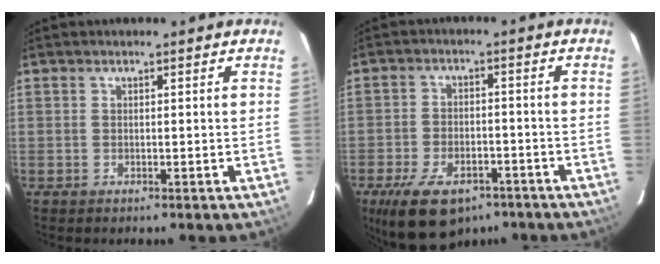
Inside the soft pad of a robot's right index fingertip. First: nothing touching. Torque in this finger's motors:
{"motor_torque": [1.03, -1.12, 0.56, 0.11]}